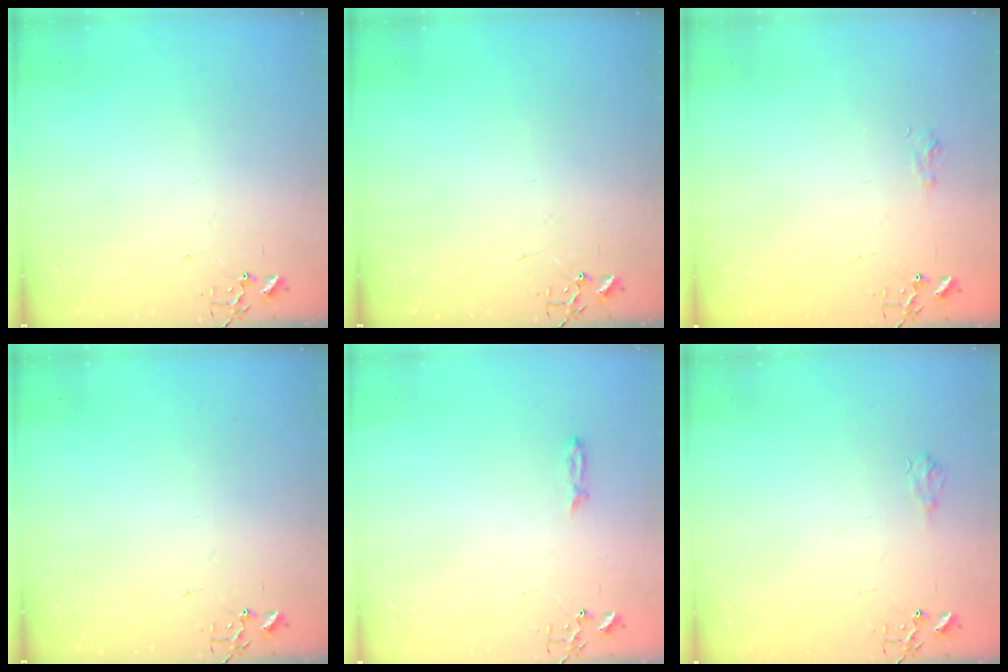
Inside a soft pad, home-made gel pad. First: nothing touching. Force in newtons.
{"total": 0.0}
{"total": 6.1, "press": 6.1, "slide": 0.8}
{"total": 0.0}
{"total": 3.4, "press": 3.3, "slide": 0.5}
{"total": 6.1, "press": 6.1, "slide": 0.8}